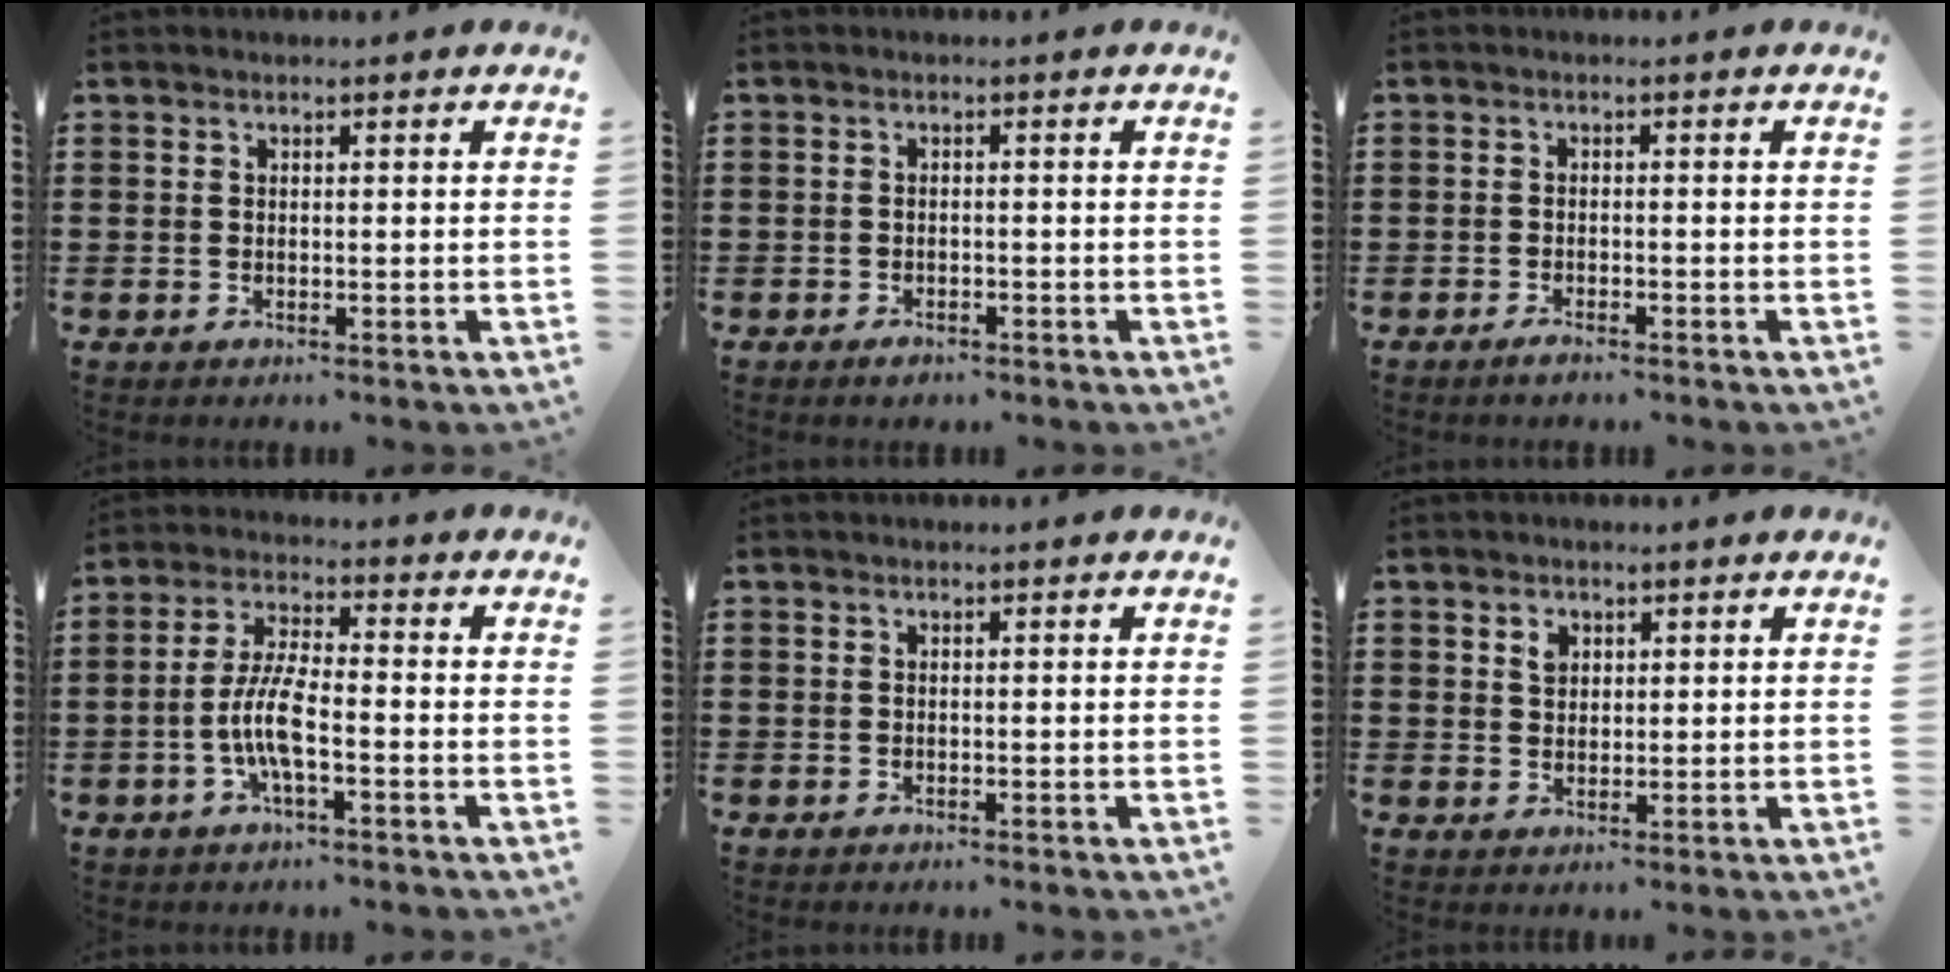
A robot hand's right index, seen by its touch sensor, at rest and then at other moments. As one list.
[{"total": 1.2, "force": [-1.1, 0.3, 0.3], "torque": [-0.008, -0.002, -0.021]}, {"total": 1.3, "force": [-1.2, 0.1, 0.6], "torque": [-0.012, -0.002, -0.022]}, {"total": 6.8, "force": [-2.0, 1.6, 6.3], "torque": [-0.149, -0.014, -0.047]}, {"total": 0.0}, {"total": 2.0, "force": [1.1, 1.4, 0.9], "torque": [-0.023, 0.006, 0.020]}]